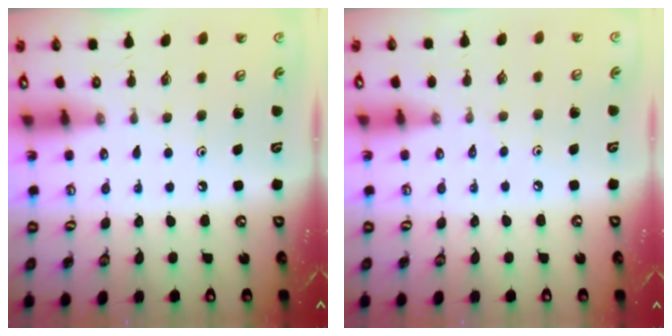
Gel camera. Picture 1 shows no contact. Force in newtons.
{"total": 2.5, "press": 2.5, "slide": 0.5}